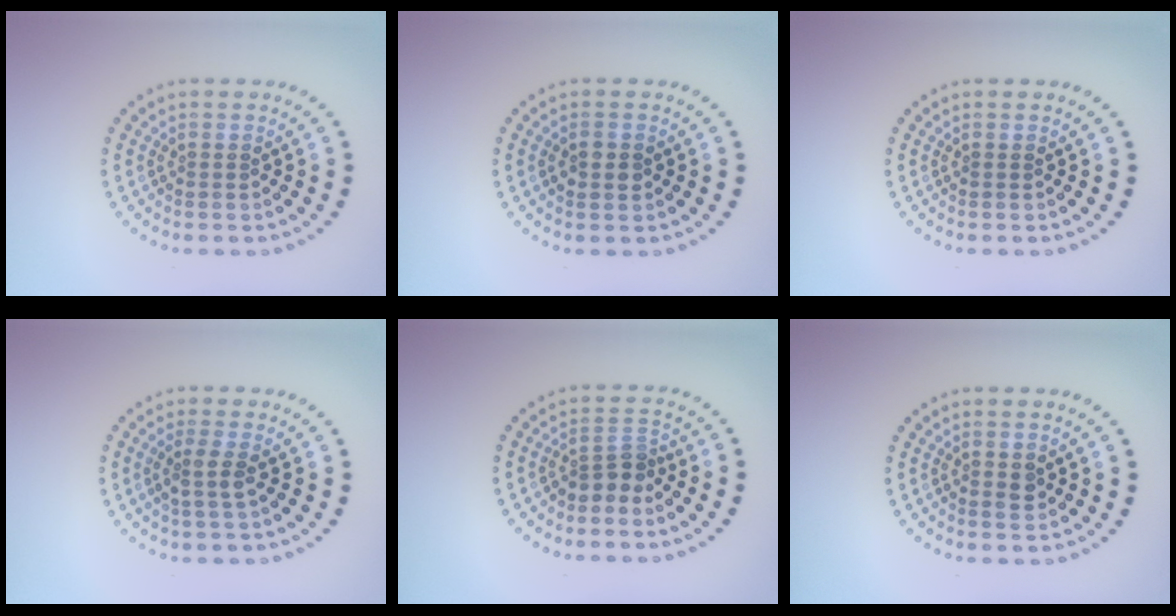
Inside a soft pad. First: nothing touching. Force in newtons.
{"total": 2.0, "press": 2.0, "slide": 0.1}
{"total": 0.0}
{"total": 1.8, "press": 1.4, "slide": 1.0}
{"total": 2.4, "press": 1.8, "slide": 1.6}
{"total": 1.1, "press": 1.1, "slide": 0.1}